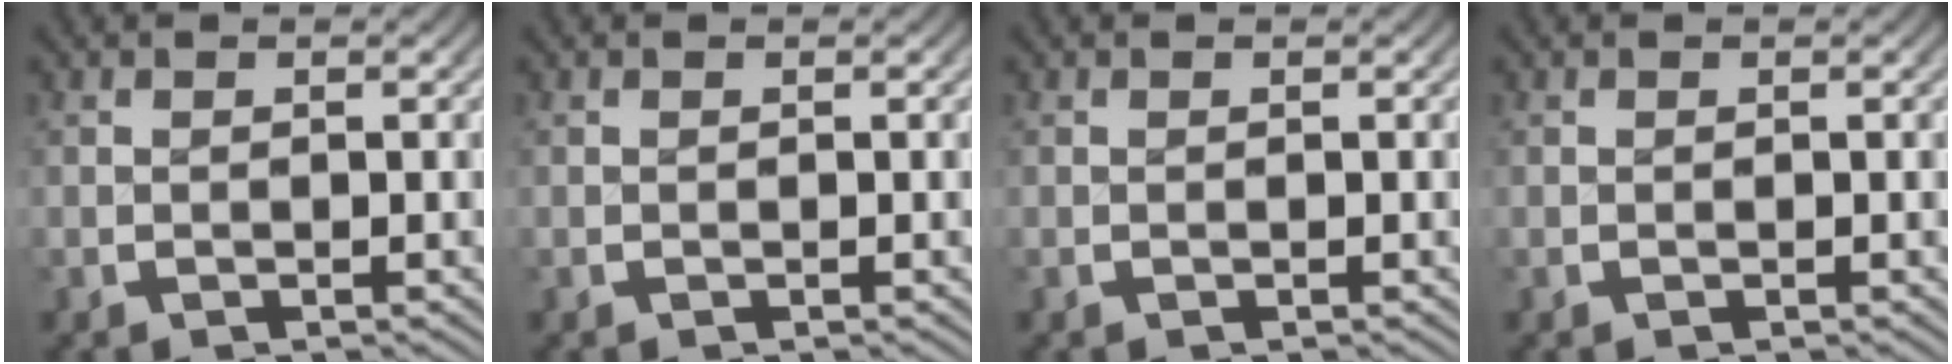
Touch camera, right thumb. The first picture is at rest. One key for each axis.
{"total": 0.0}
{"total": 0.0}
{"total": 0.0}